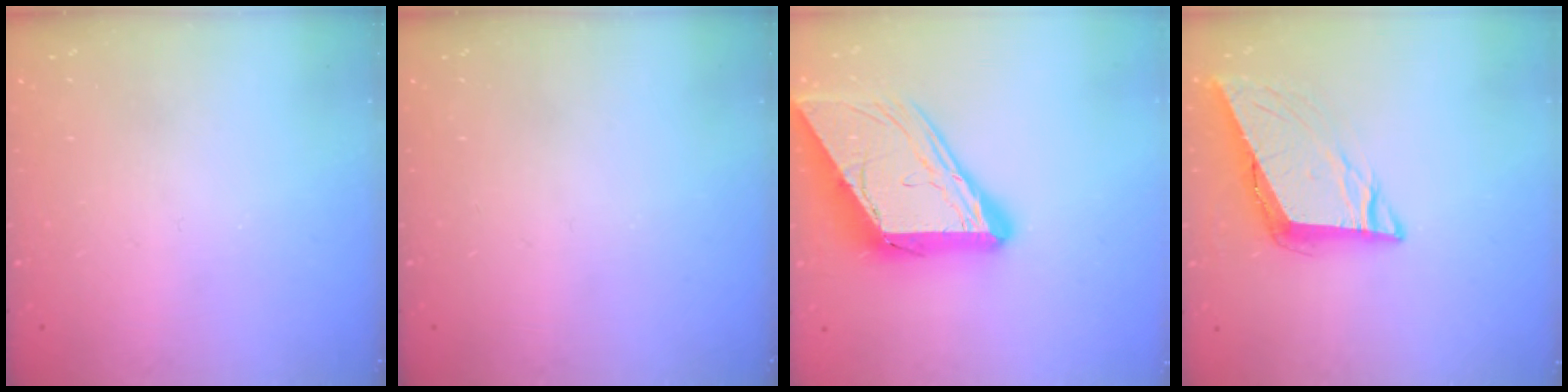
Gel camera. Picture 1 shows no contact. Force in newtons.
{"total": 0.0}
{"total": 17.5, "press": 17.4, "slide": 1.7}
{"total": 9.6, "press": 9.4, "slide": 2.1}